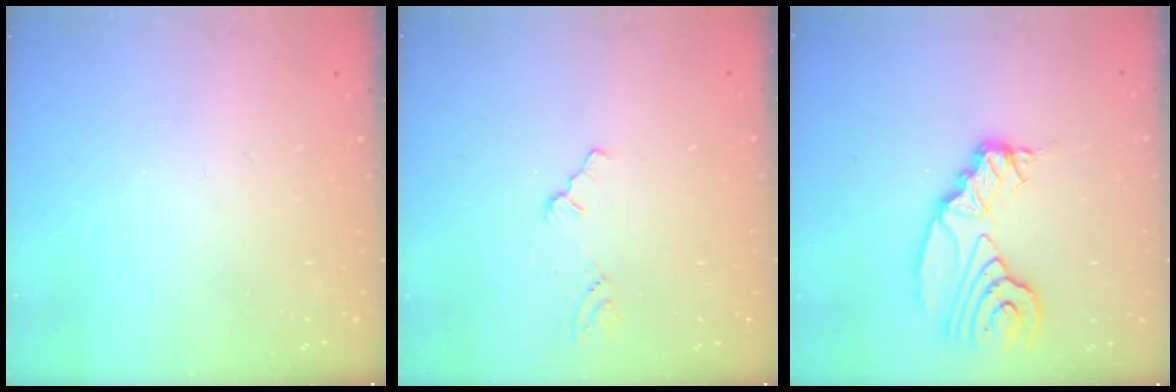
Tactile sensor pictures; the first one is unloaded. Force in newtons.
{"total": 0.0}
{"total": 11.7, "press": 11.6, "slide": 1.6}